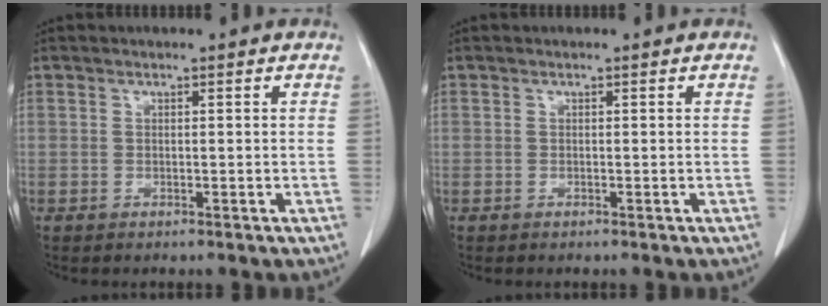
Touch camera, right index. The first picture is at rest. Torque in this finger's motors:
{"motor_torque": [-0.02, 0.02, 0.00, 0.00]}